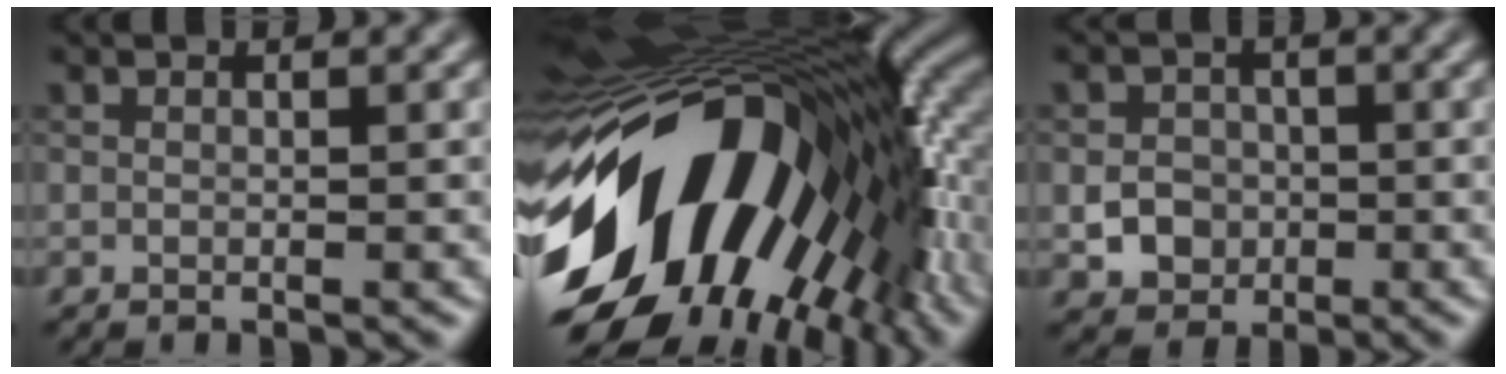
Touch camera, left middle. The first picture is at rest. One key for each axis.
{"total": 18.4, "fx": -4.2, "fy": 10.2, "fz": 14.7, "tx": -0.253, "ty": -0.025, "tz": -0.087}
{"total": 2.8, "fx": -0.7, "fy": 2.5, "fz": 1.1, "tx": -0.011, "ty": -0.001, "tz": -0.015}